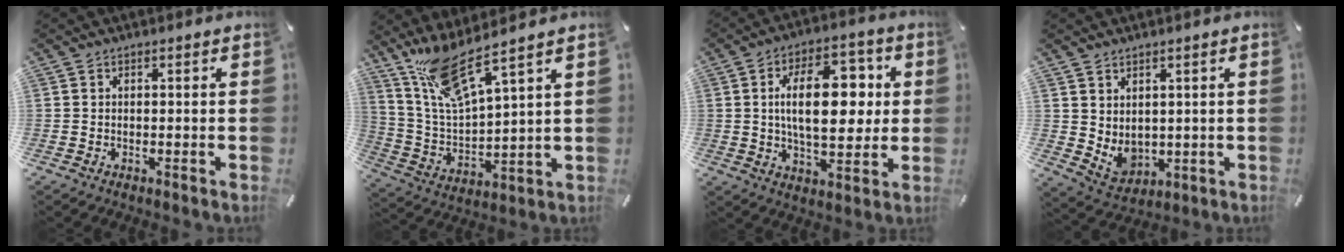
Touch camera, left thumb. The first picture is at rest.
{"total": 14.0, "force": [11.1, 2.5, 8.2], "torque": [-0.188, -0.057, 0.193]}
{"total": 17.7, "force": [2.8, 9.5, 14.8], "torque": [-0.229, 0.002, 0.040]}
{"total": 5.0, "force": [3.0, 3.8, 1.2], "torque": [-0.035, -0.025, 0.060]}